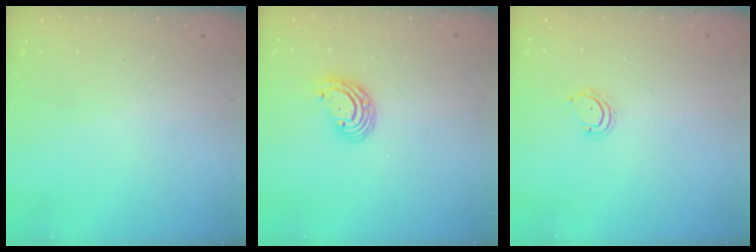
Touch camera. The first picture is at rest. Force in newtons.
{"total": 7.2, "press": 7.1, "slide": 1.6}
{"total": 4.0, "press": 4.0, "slide": 0.3}